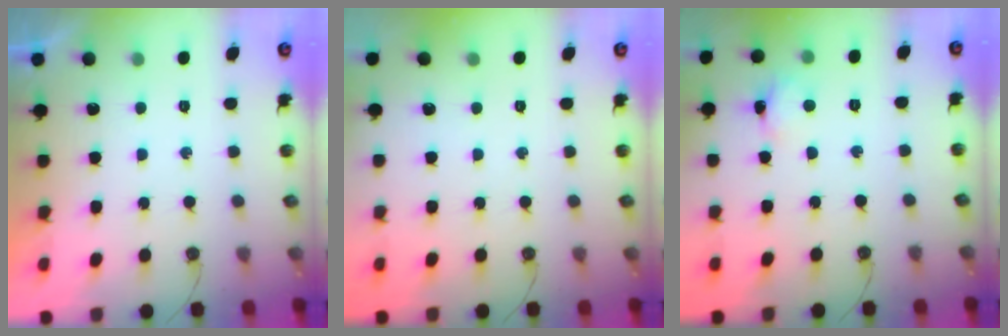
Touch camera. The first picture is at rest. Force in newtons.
{"total": 0.0}
{"total": 2.9, "press": 2.9, "slide": 0.2}